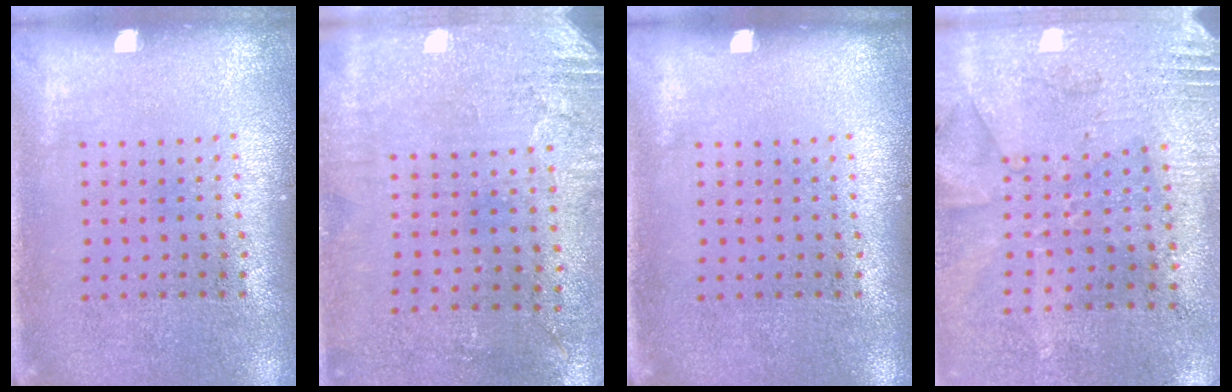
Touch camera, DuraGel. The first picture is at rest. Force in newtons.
{"total": 2.8, "press": 2.4, "slide": 1.5}
{"total": 0.0}
{"total": 2.8, "press": 2.2, "slide": 1.7}